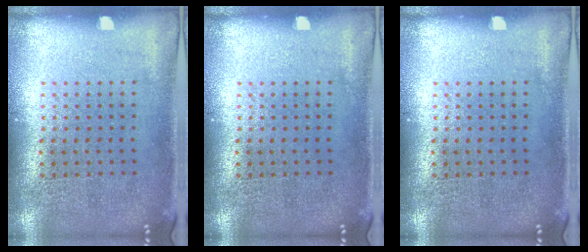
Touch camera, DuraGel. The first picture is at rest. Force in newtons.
{"total": 0.0}
{"total": 0.0}